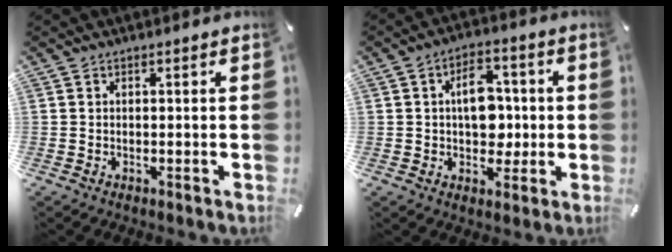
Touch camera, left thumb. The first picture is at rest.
{"total": 9.7, "force": [0.6, 6.8, 6.9], "torque": [-0.086, 0.003, 0.008]}